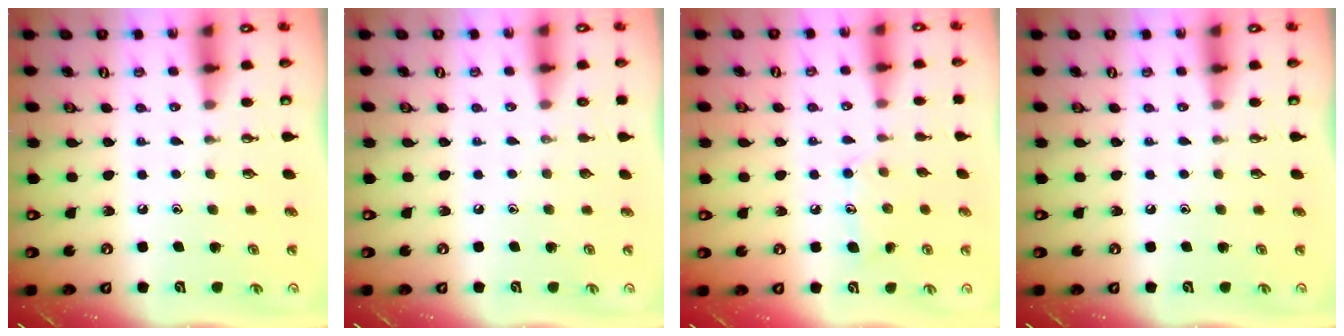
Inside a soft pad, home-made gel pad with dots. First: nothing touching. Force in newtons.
{"total": 0.0}
{"total": 9.7, "press": 9.6, "slide": 0.7}
{"total": 0.0}